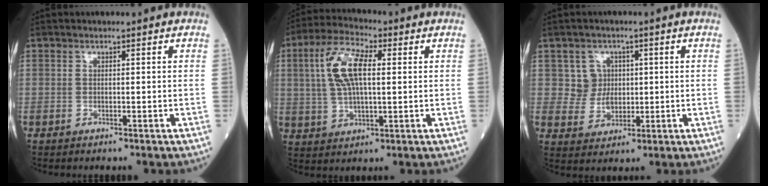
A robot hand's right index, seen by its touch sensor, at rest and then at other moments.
{"total": 10.1, "force": [2.3, 3.5, 9.2], "torque": [-0.197, 0.020, 0.045]}
{"total": 4.5, "force": [1.2, 4.3, 0.6], "torque": [-0.002, 0.008, 0.024]}